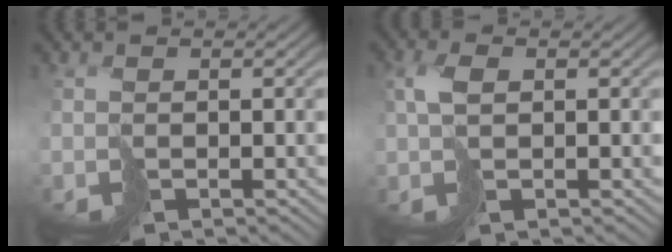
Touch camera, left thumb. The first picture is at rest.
{"total": 2.6, "force": [0.8, 1.2, 2.2], "torque": [-0.053, 0.005, 0.015]}